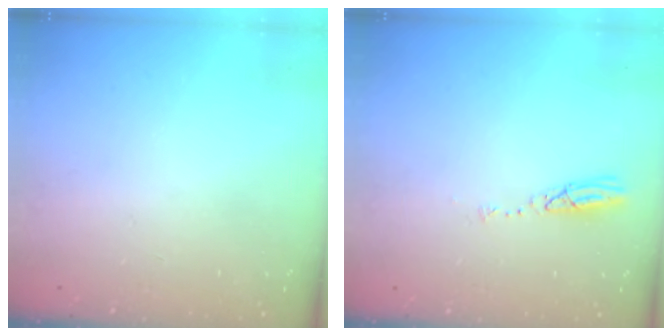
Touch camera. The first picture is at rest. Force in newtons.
{"total": 3.7, "press": 3.7, "slide": 0.1}